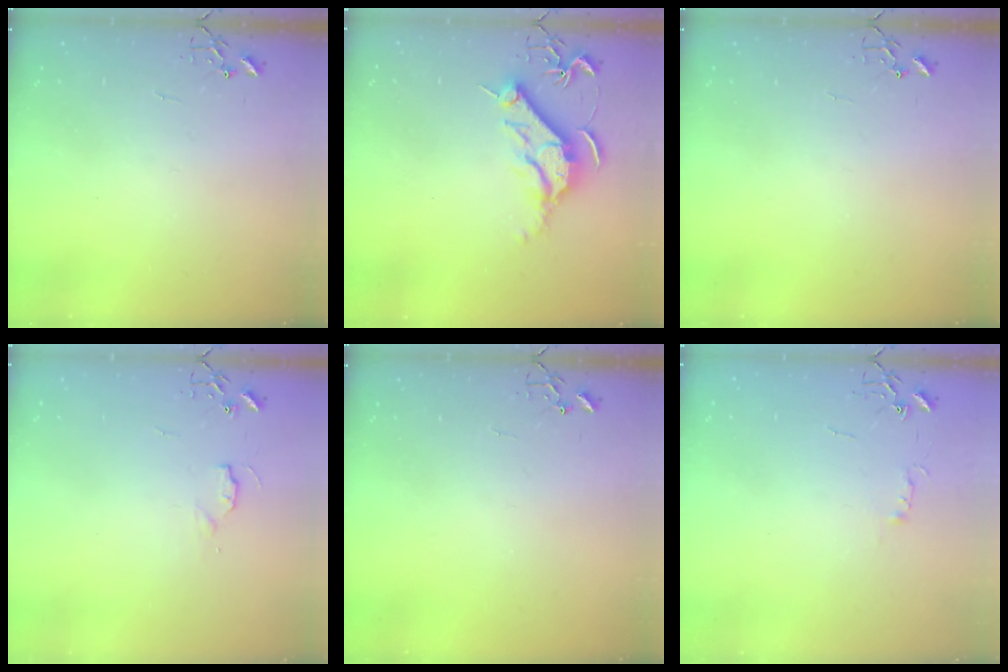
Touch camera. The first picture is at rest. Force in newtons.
{"total": 10.4, "press": 10.4, "slide": 0.2}
{"total": 0.0}
{"total": 3.6, "press": 3.6, "slide": 0.4}
{"total": 0.0}
{"total": 3.8, "press": 3.8, "slide": 0.5}